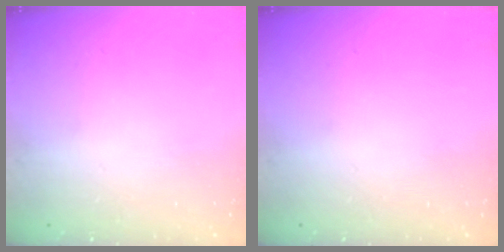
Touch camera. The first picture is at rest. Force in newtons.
{"total": 0.0}